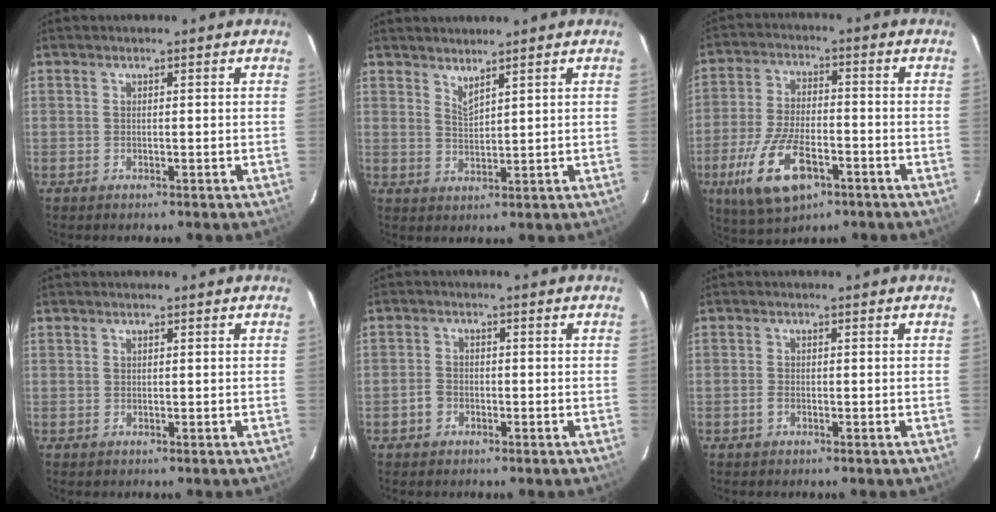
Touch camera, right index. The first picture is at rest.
{"total": 2.6, "force": [2.3, 0.2, 1.2], "torque": [-0.022, -0.003, 0.040]}
{"total": 14.1, "force": [-6.6, 6.1, 10.8], "torque": [-0.235, -0.020, -0.115]}
{"total": 0.5, "force": [0.1, 0.5, -0.1], "torque": [0.005, 0.003, 0.002]}
{"total": 3.0, "force": [-1.5, 2.3, 1.3], "torque": [-0.030, 0.009, -0.027]}
{"total": 1.1, "force": [-0.6, 0.7, 0.6], "torque": [-0.011, 0.003, -0.012]}